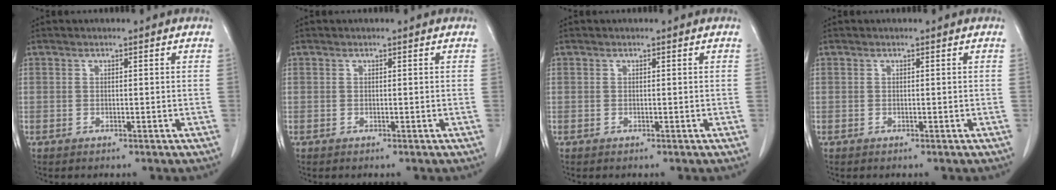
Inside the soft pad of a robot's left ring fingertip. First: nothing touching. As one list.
[{"total": 0.0}, {"total": 0.0}, {"total": 0.0}]